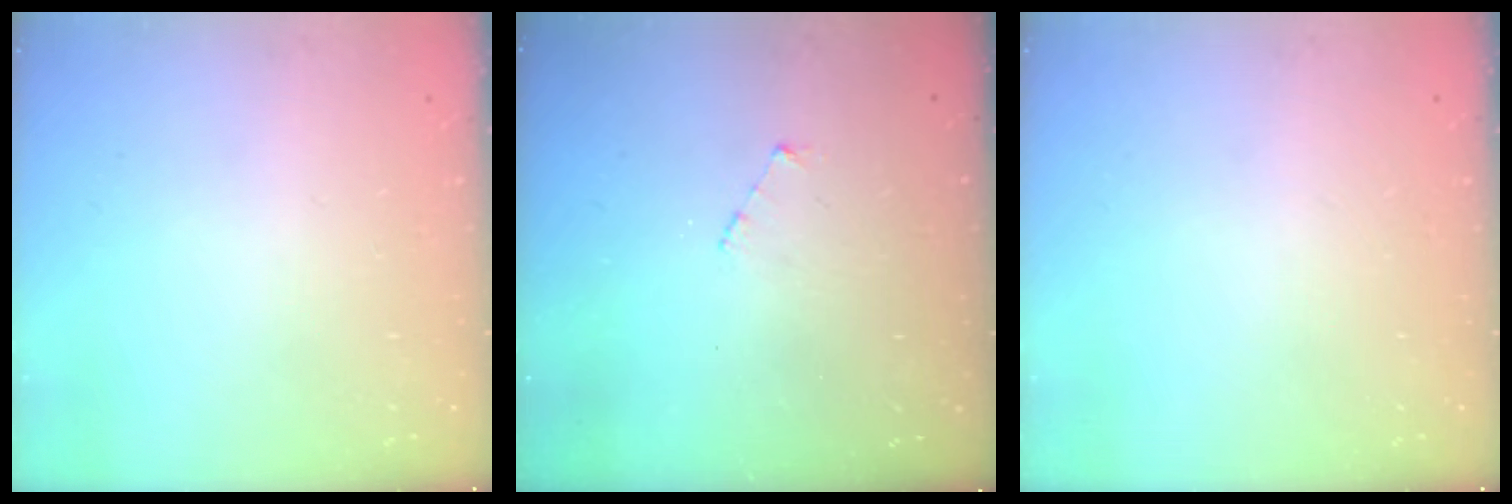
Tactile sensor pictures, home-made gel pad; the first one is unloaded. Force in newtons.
{"total": 2.6, "press": 2.6, "slide": 0.2}
{"total": 0.0}